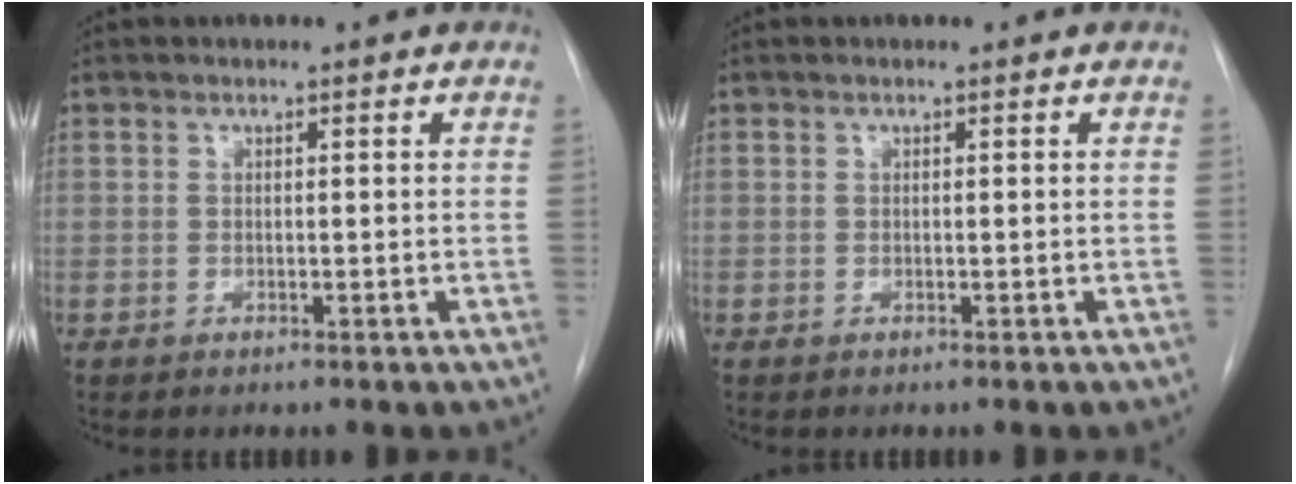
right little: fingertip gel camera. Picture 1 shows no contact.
{"total": 0.0}